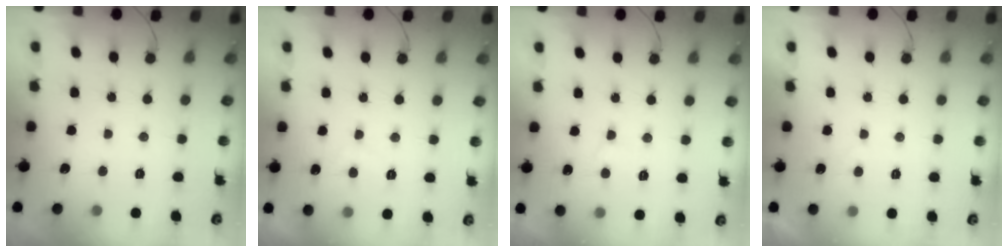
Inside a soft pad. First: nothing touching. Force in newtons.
{"total": 2.0, "press": 1.9, "slide": 0.5}
{"total": 4.4, "press": 4.4, "slide": 0.5}
{"total": 0.7, "press": 0.4, "slide": 0.6}